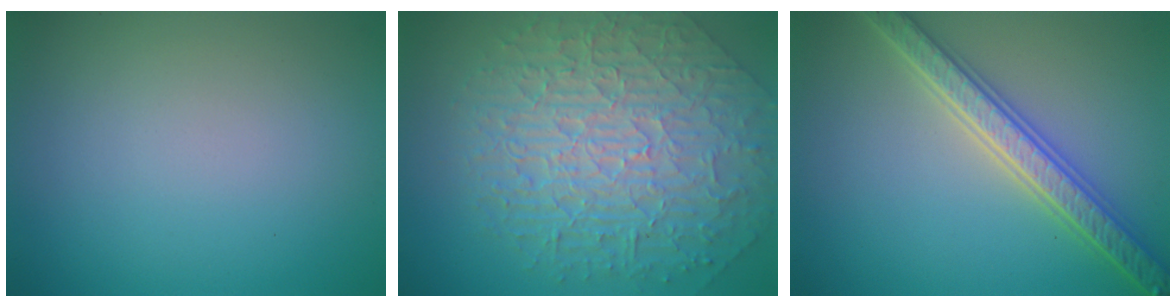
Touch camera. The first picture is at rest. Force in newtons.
{"total": 9.9, "press": 6.6, "slide": 7.3}
{"total": 5.5, "press": 5.4, "slide": 1.1}